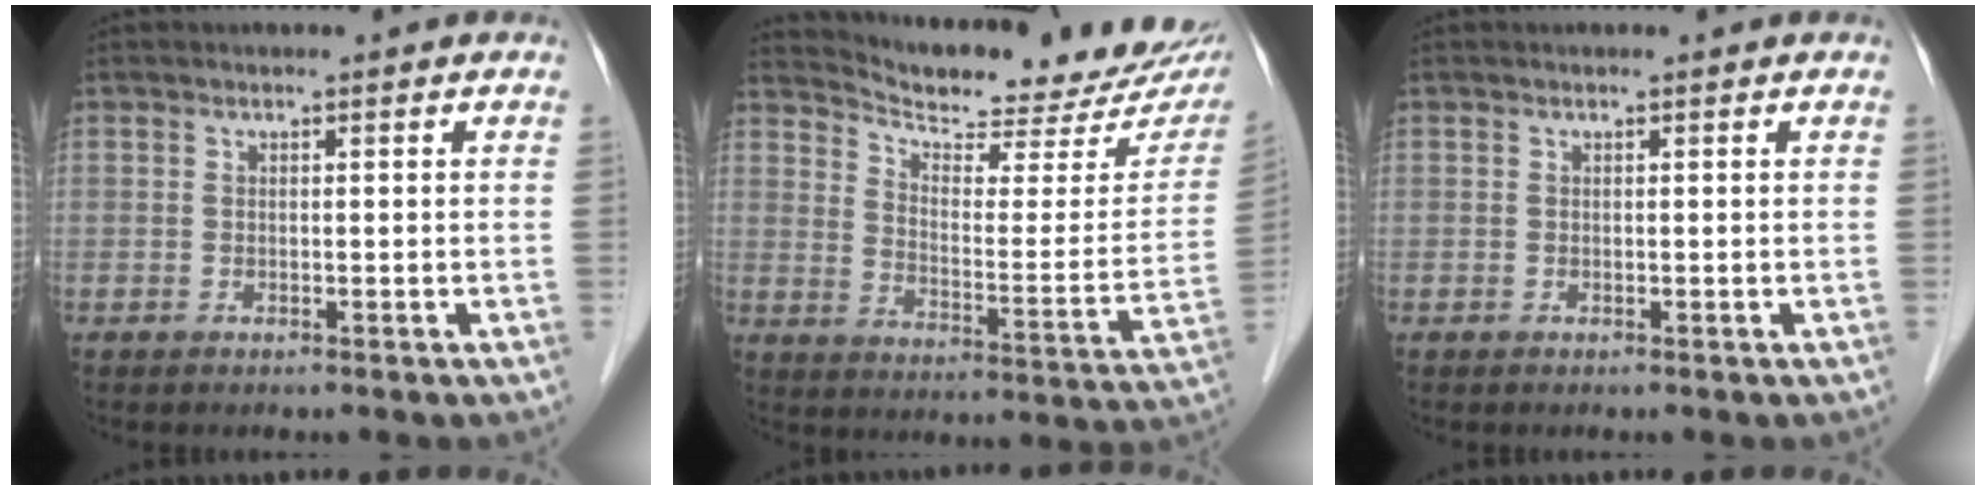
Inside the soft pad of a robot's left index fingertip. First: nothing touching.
{"total": 21.5, "force": [19.6, 4.2, 7.6], "torque": [-0.106, -0.058, 0.250]}
{"total": 0.0}